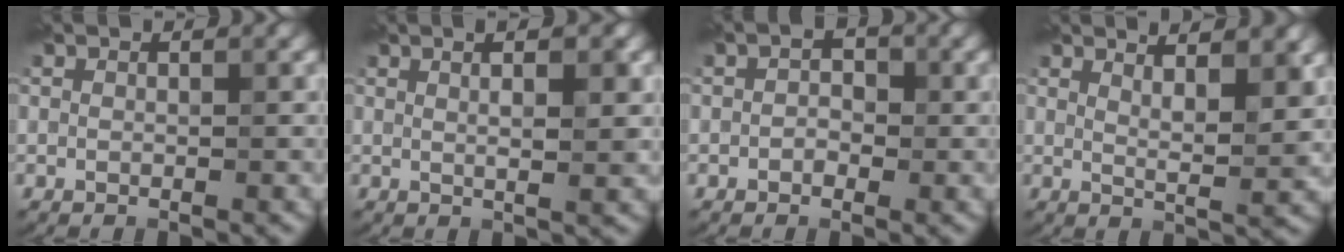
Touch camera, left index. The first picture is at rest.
{"total": 3.5, "force": [1.2, 0.8, 3.2], "torque": [-0.035, 0.006, 0.010]}
{"total": 1.5, "force": [-0.5, 1.0, 0.9], "torque": [-0.014, 0.004, -0.013]}
{"total": 4.4, "force": [2.9, 0.8, 3.2], "torque": [-0.046, 0.011, 0.035]}